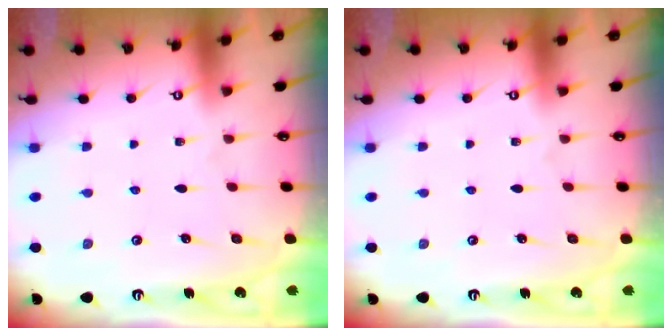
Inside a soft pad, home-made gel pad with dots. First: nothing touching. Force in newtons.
{"total": 0.0}